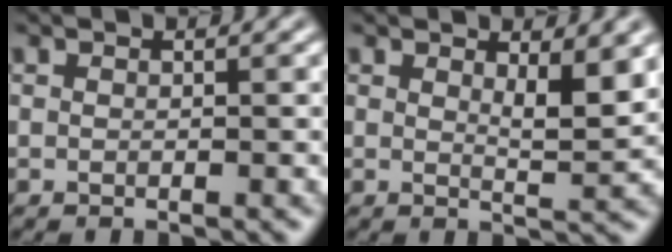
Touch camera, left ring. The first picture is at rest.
{"total": 2.9, "force": [1.3, 0.7, 2.5], "torque": [-0.036, -0.006, 0.023]}